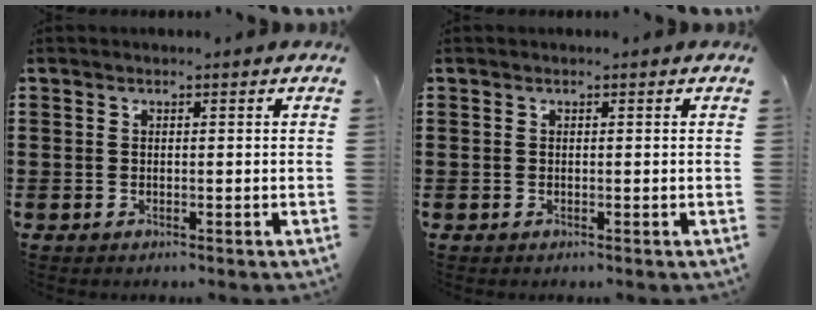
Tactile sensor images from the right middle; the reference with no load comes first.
{"total": 0.0}